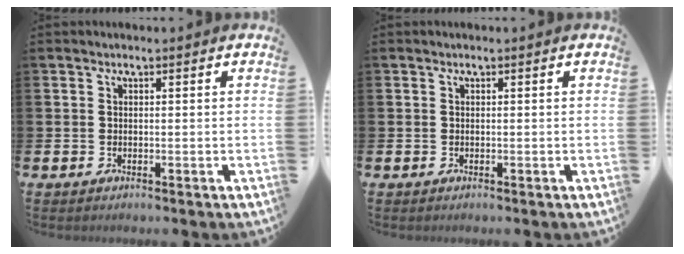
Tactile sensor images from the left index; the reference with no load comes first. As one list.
[{"total": 0.0}]